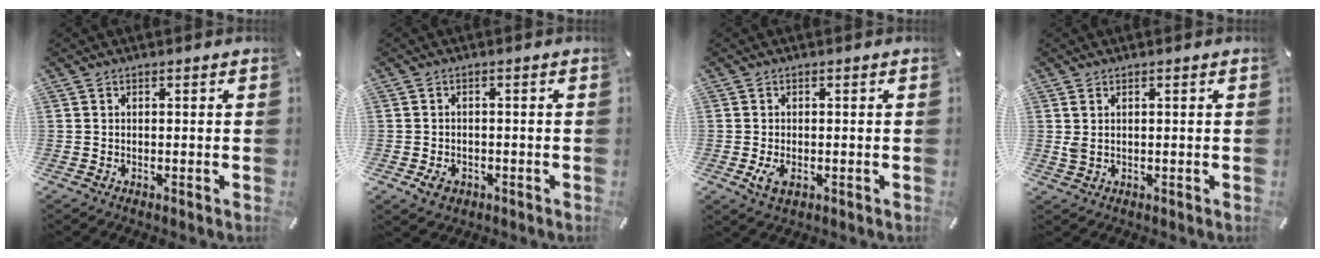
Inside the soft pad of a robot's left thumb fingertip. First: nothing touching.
{"total": 3.3, "force": [-1.4, 2.5, 1.6], "torque": [-0.033, 0.004, -0.025]}
{"total": 3.6, "force": [-0.9, 2.1, 2.8], "torque": [-0.074, -0.008, -0.019]}
{"total": 1.8, "force": [0.8, 0.6, 1.5], "torque": [-0.030, 0.001, 0.013]}